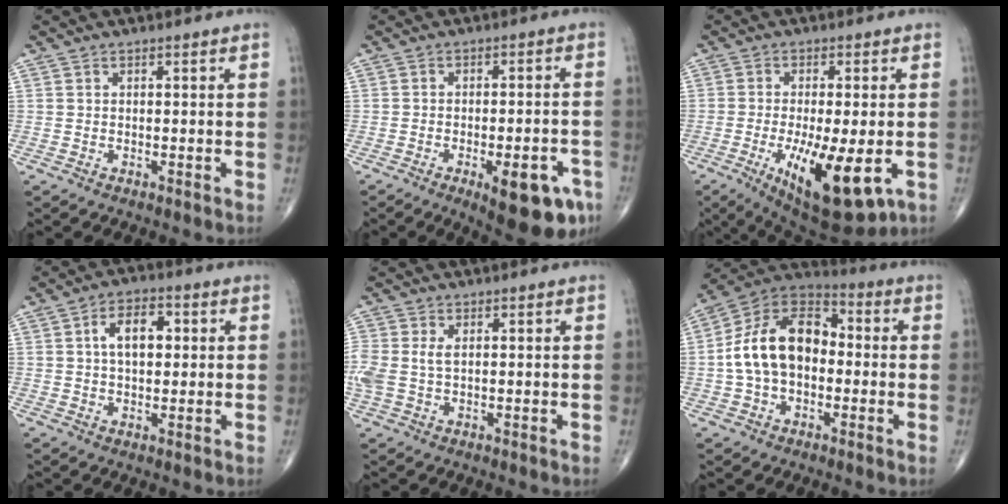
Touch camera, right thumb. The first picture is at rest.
{"total": 12.5, "force": [-6.0, 4.4, 10.1], "torque": [-0.108, 0.019, -0.071]}
{"total": 15.3, "force": [-4.6, 4.9, 13.7], "torque": [-0.214, -0.019, -0.056]}
{"total": 7.3, "force": [1.4, 4.3, 5.8], "torque": [-0.083, 0.013, 0.018]}
{"total": 5.0, "force": [0.6, 3.0, 4.0], "torque": [-0.117, 0.012, 0.017]}
{"total": 16.0, "force": [-0.6, 10.6, 12.0], "torque": [-0.199, 0.041, -0.023]}